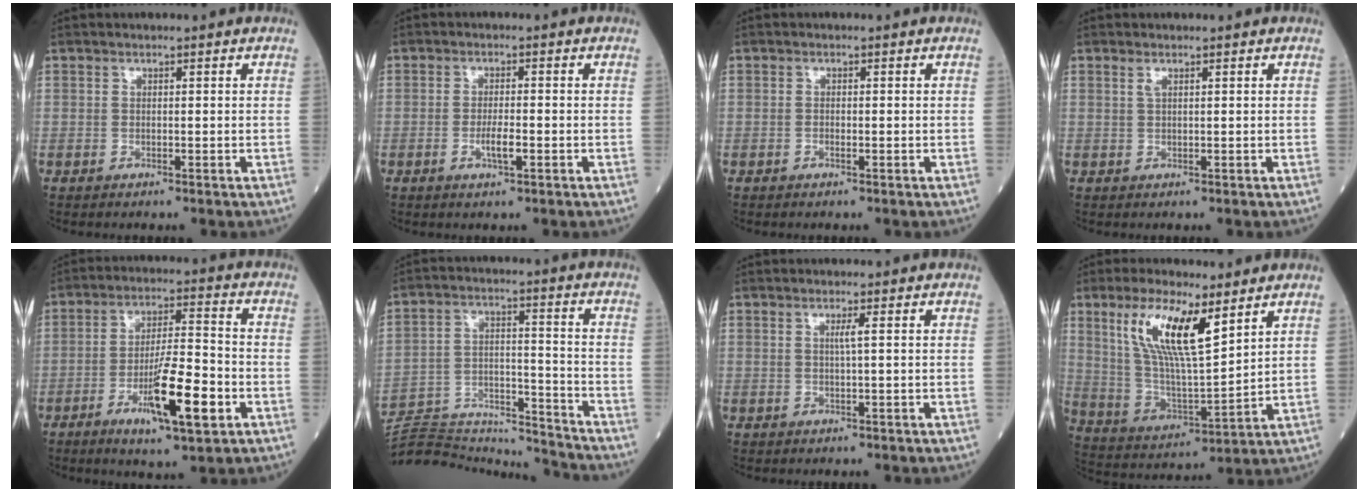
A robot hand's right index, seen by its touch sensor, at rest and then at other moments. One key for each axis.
{"total": 2.9, "fx": -0.9, "fy": 0.4, "fz": 2.7, "tx": -0.054, "ty": -0.001, "tz": -0.015}
{"total": 0.5, "fx": -0.2, "fy": 0.1, "fz": 0.5, "tx": -0.012, "ty": 0.001, "tz": -0.001}
{"total": 0.9, "fx": 0.6, "fy": 0.1, "fz": 0.7, "tx": -0.021, "ty": 0.001, "tz": 0.013}
{"total": 12.0, "fx": -4.7, "fy": 1.6, "fz": 11.0, "tx": -0.192, "ty": -0.011, "tz": -0.075}
{"total": 17.9, "fx": -17.8, "fy": 1.0, "fz": 2.3, "tx": -0.046, "ty": 0.031, "tz": -0.273}
{"total": 1.2, "fx": 0.3, "fy": -0.4, "fz": 1.1, "tx": -0.025, "ty": 0.000, "tz": 0.006}
{"total": 13.5, "fx": 6.9, "fy": 2.7, "fz": 11.3, "tx": -0.232, "ty": 0.004, "tz": 0.137}